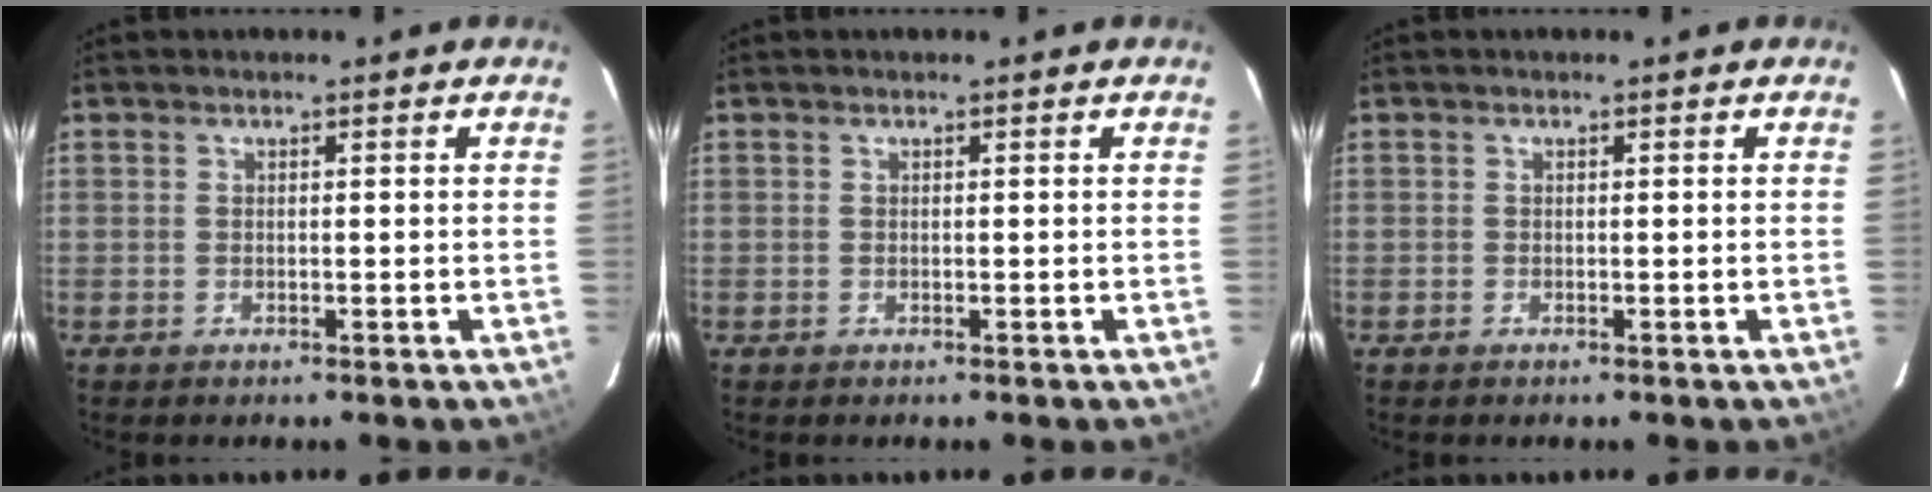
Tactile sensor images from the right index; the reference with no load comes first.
{"total": 0.0}
{"total": 0.0}